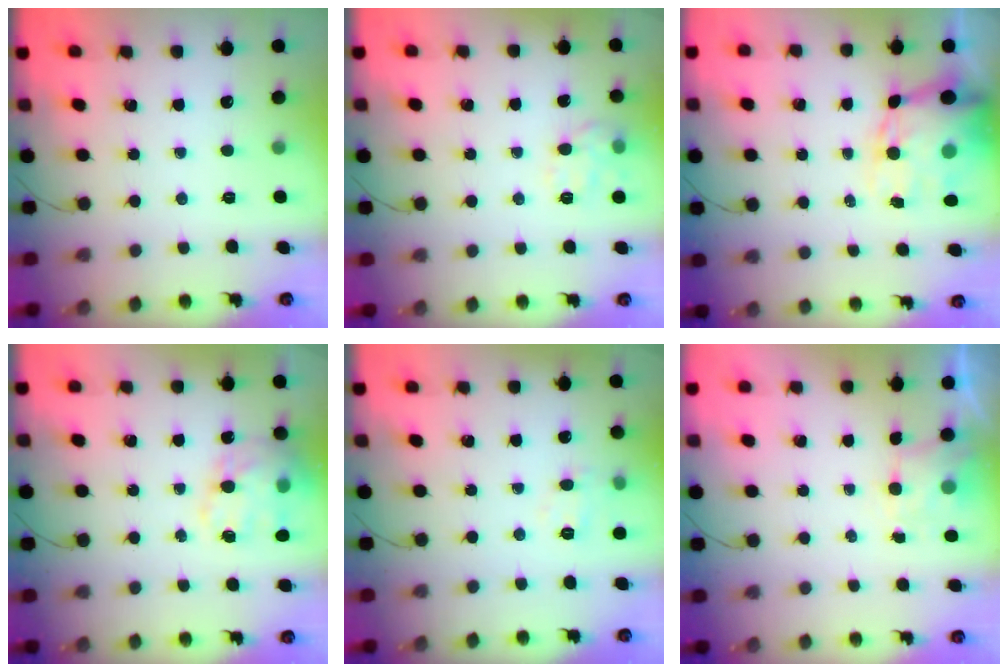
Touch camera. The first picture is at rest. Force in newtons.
{"total": 7.0, "press": 7.0, "slide": 0.7}
{"total": 15.0, "press": 14.6, "slide": 3.5}
{"total": 18.1, "press": 17.7, "slide": 3.8}
{"total": 7.0, "press": 6.7, "slide": 1.9}
{"total": 2.0, "press": 1.8, "slide": 1.0}